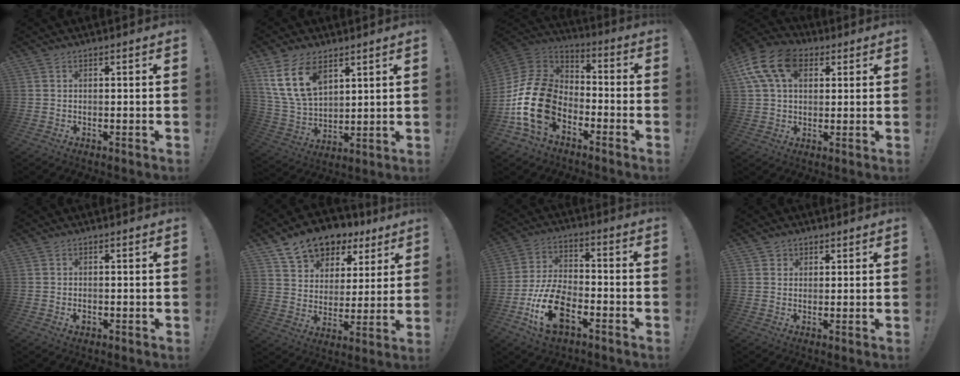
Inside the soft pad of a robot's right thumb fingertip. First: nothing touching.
{"total": 14.8, "force": [7.9, 8.8, 8.9], "torque": [-0.195, -0.036, 0.151]}
{"total": 20.1, "force": [-6.7, 13.3, 13.4], "torque": [-0.269, 0.040, -0.105]}
{"total": 15.4, "force": [5.8, 10.3, 9.9], "torque": [-0.176, -0.015, 0.109]}
{"total": 1.1, "force": [-0.6, 0.7, 0.6], "torque": [-0.009, 0.001, -0.011]}
{"total": 13.0, "force": [9.4, 7.7, 4.6], "torque": [-0.072, -0.066, 0.172]}
{"total": 16.8, "force": [-8.0, 9.2, 11.6], "torque": [-0.228, 0.046, -0.132]}
{"total": 2.4, "force": [1.4, 1.9, 0.2], "torque": [0.005, -0.006, 0.022]}